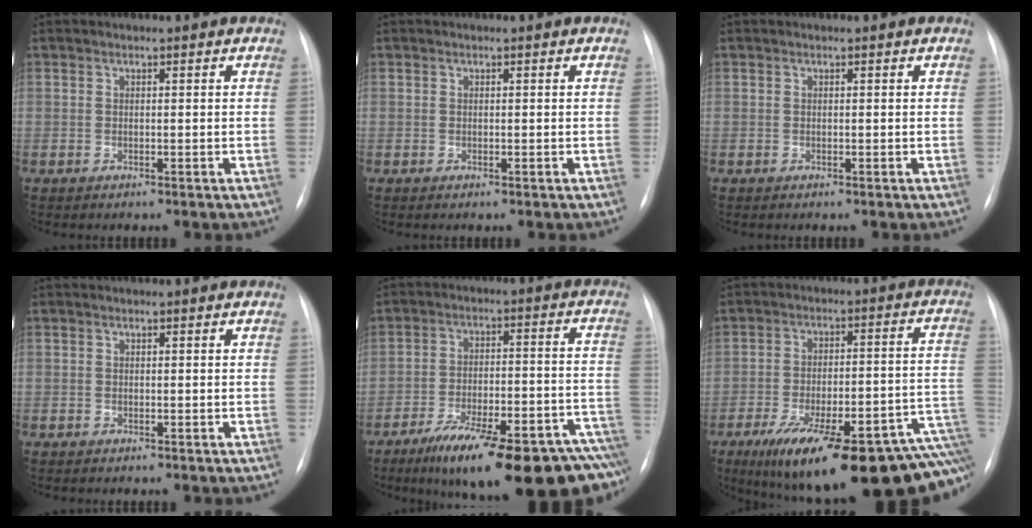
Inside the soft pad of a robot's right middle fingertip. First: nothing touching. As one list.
[{"total": 0.0}, {"total": 0.0}, {"total": 0.0}, {"total": 23.9, "force": [-17.1, 4.2, 16.1], "torque": [-0.166, 0.012, -0.250]}, {"total": 27.6, "force": [-17.2, 7.0, 20.4], "torque": [-0.212, 0.008, -0.240]}]